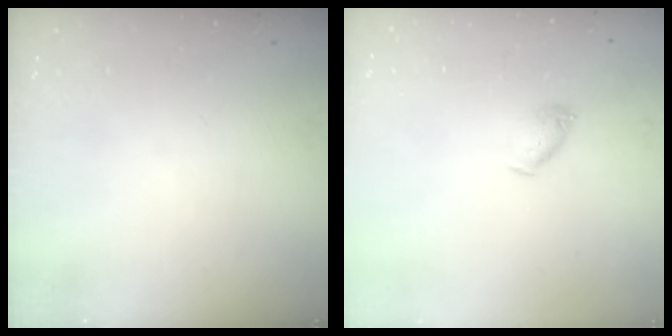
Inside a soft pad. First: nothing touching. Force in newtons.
{"total": 6.3, "press": 6.3, "slide": 0.5}